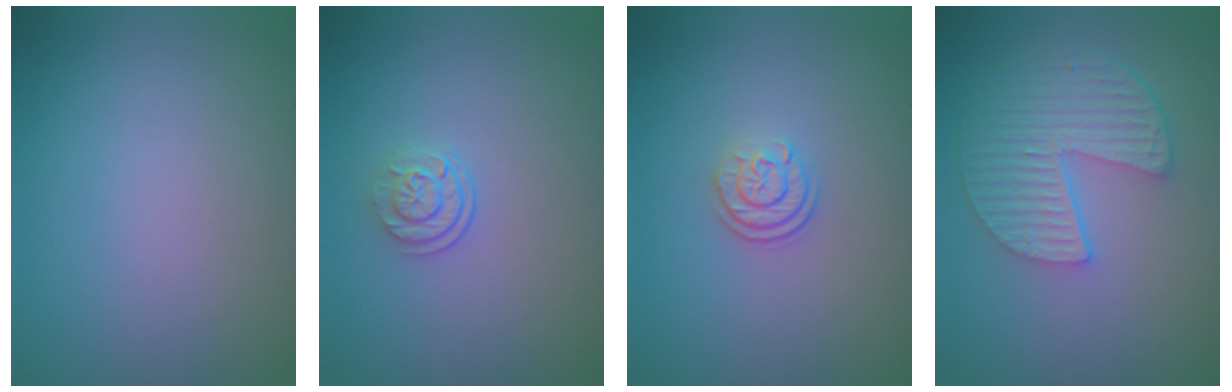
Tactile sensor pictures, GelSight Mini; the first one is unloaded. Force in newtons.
{"total": 2.3, "press": 1.7, "slide": 1.5}
{"total": 2.5, "press": 1.8, "slide": 1.6}
{"total": 5.7, "press": 4.4, "slide": 3.7}